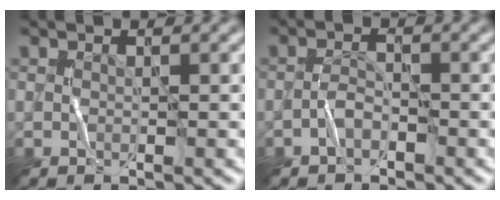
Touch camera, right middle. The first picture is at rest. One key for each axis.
{"total": 1.1, "fx": -0.9, "fy": 0.6, "fz": 0.4, "tx": -0.011, "ty": 0.012, "tz": -0.020}